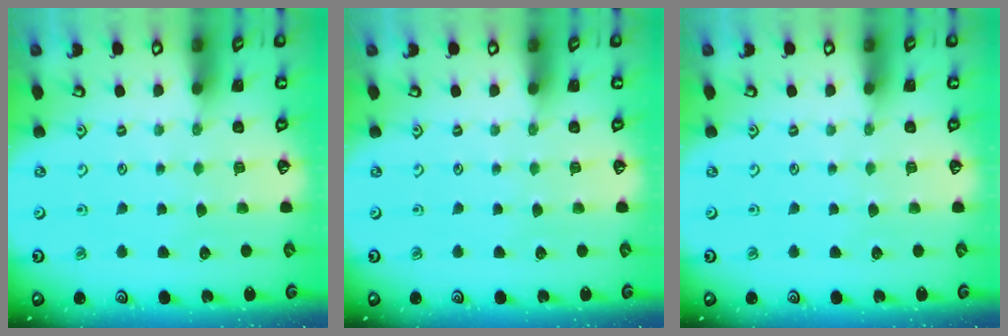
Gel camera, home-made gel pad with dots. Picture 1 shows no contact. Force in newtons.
{"total": 0.0}
{"total": 0.0}